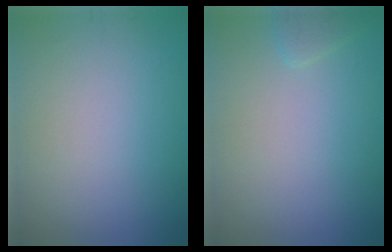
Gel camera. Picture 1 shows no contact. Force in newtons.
{"total": 0.9, "press": 0.9, "slide": 0.1}